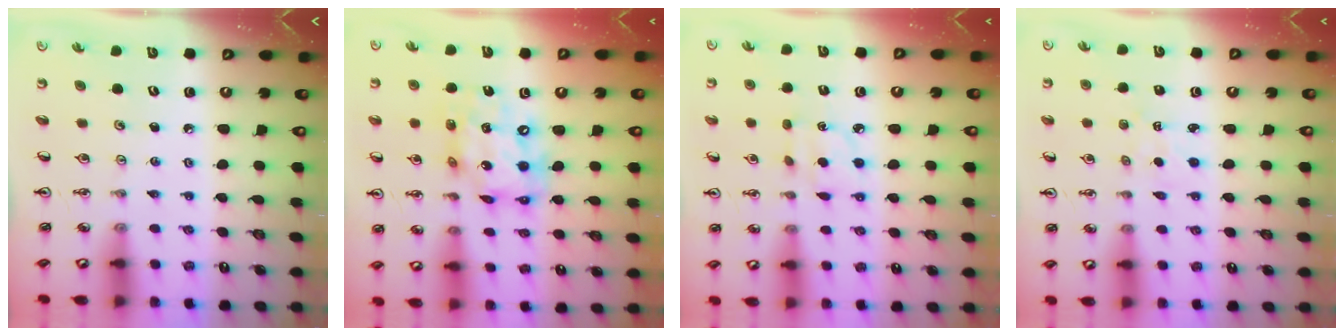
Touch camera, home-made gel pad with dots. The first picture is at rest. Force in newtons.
{"total": 13.6, "press": 13.6, "slide": 0.9}
{"total": 4.3, "press": 4.3, "slide": 0.4}
{"total": 1.3, "press": 1.3, "slide": 0.2}